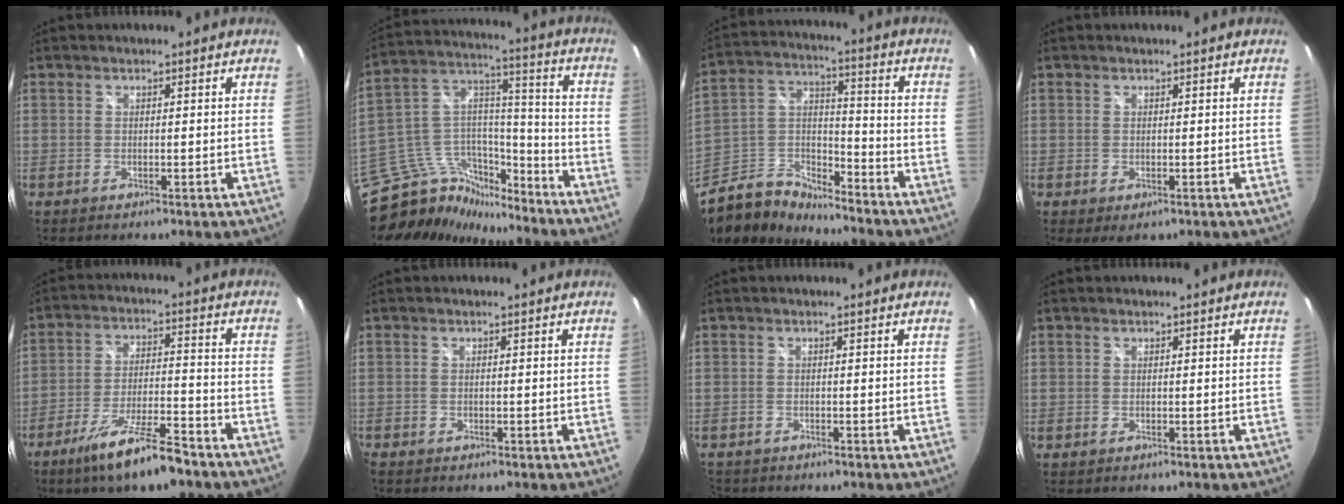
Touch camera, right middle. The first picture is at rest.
{"total": 19.4, "force": [-15.6, 8.1, 8.1], "torque": [-0.169, 0.034, -0.258]}
{"total": 13.2, "force": [-10.5, 6.1, 5.1], "torque": [-0.126, 0.015, -0.206]}
{"total": 1.3, "force": [-0.3, 1.0, 0.8], "torque": [-0.013, -0.006, -0.001]}
{"total": 12.0, "force": [-8.9, 1.8, 7.8], "torque": [-0.159, -0.014, -0.150]}
{"total": 0.6, "force": [-0.6, 0.3, 0.0], "torque": [-0.003, -0.003, -0.015]}
{"total": 1.7, "force": [-1.4, 0.9, -0.2], "torque": [-0.003, 0.001, -0.028]}
{"total": 0.0}